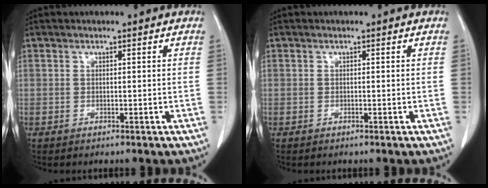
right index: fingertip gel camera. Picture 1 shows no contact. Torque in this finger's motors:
{"motor_torque": [0.00, 0.00, 0.00, 0.00]}